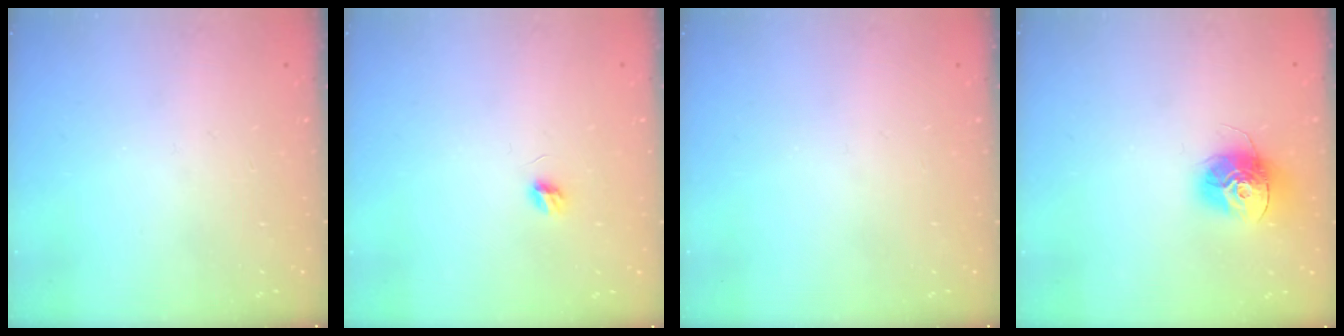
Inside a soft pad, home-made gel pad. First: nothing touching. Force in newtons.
{"total": 4.0, "press": 4.0, "slide": 0.4}
{"total": 0.0}
{"total": 13.3, "press": 13.3, "slide": 1.1}